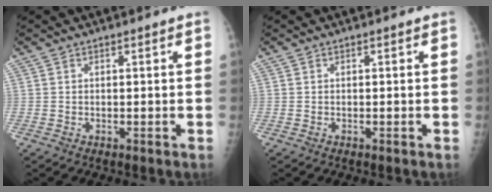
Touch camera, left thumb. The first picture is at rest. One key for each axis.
{"total": 0.0}